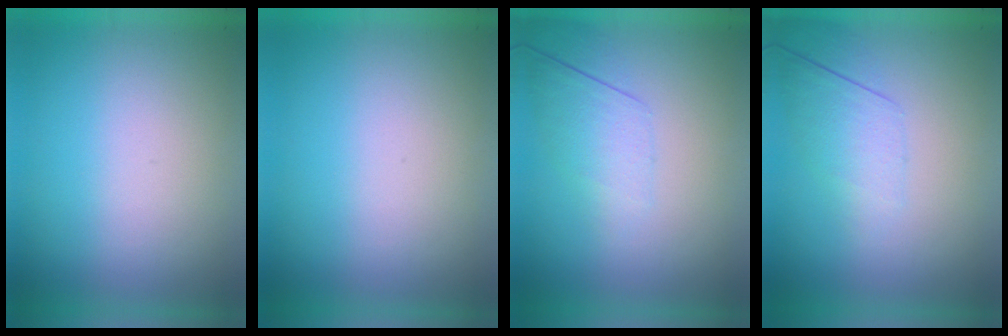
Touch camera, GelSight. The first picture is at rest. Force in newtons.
{"total": 0.0}
{"total": 2.2}
{"total": 2.2}